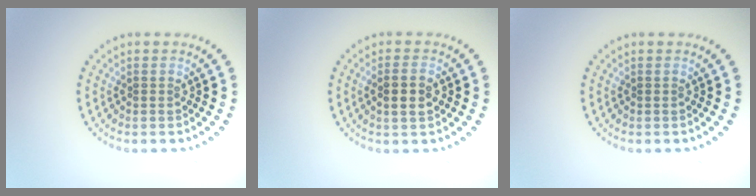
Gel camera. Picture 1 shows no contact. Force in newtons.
{"total": 2.3, "press": 2.3, "slide": 0.5}
{"total": 0.0}